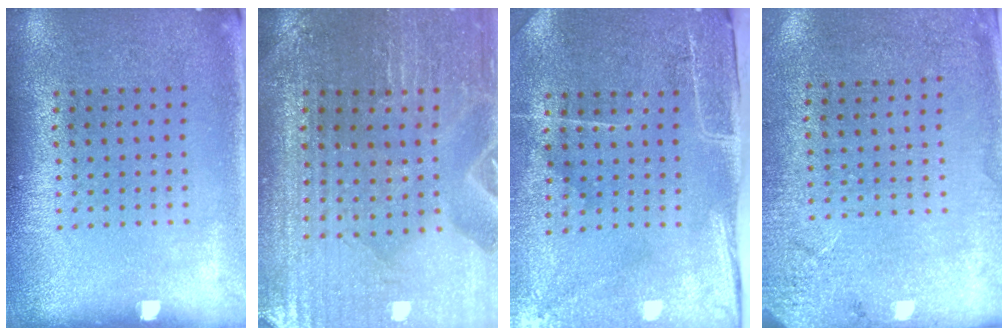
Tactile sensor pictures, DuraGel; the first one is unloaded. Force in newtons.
{"total": 1.5, "press": 1.4, "slide": 0.2}
{"total": 4.7, "press": 3.8, "slide": 2.8}
{"total": 2.6, "press": 2.4, "slide": 0.9}